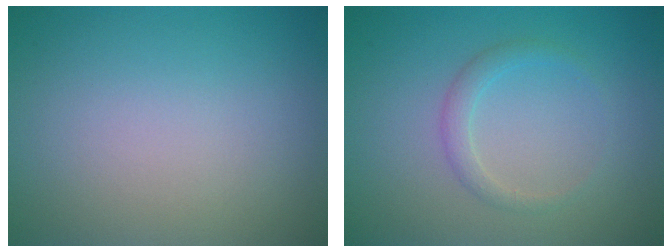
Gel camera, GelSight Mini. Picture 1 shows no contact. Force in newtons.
{"total": 1.5, "press": 1.5, "slide": 0.2}